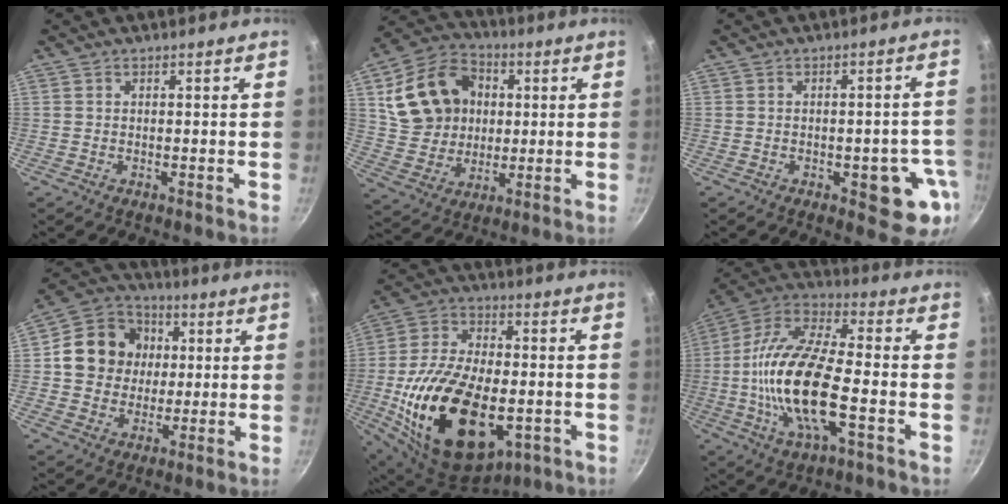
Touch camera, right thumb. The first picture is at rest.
{"total": 17.5, "force": [3.6, 14.2, 9.7], "torque": [-0.151, 0.010, 0.067]}
{"total": 9.5, "force": [-3.1, 4.2, 7.9], "torque": [-0.053, 0.007, -0.037]}
{"total": 13.7, "force": [1.8, 12.2, 6.0], "torque": [-0.074, 0.018, 0.021]}
{"total": 26.7, "force": [-6.3, 15.4, 20.8], "torque": [-0.373, 0.015, -0.091]}
{"total": 20.0, "force": [-4.0, 7.6, 18.1], "torque": [-0.356, 0.027, -0.093]}